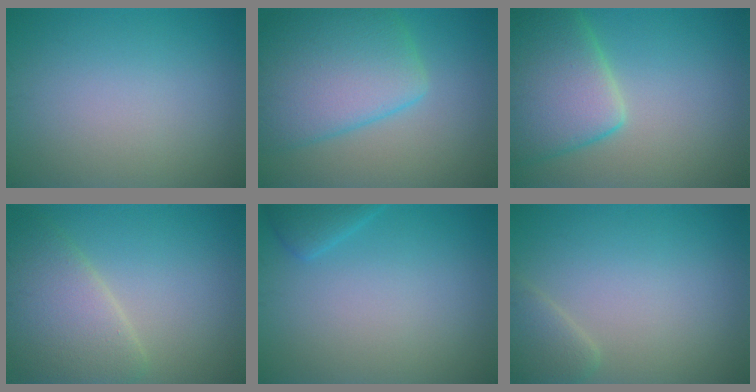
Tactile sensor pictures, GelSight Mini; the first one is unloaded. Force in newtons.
{"total": 8.2, "press": 8.2, "slide": 0.6}
{"total": 8.2, "press": 8.2, "slide": 0.5}
{"total": 5.7, "press": 5.7, "slide": 0.2}
{"total": 1.6, "press": 1.6, "slide": 0.2}
{"total": 2.0, "press": 2.0, "slide": 0.2}